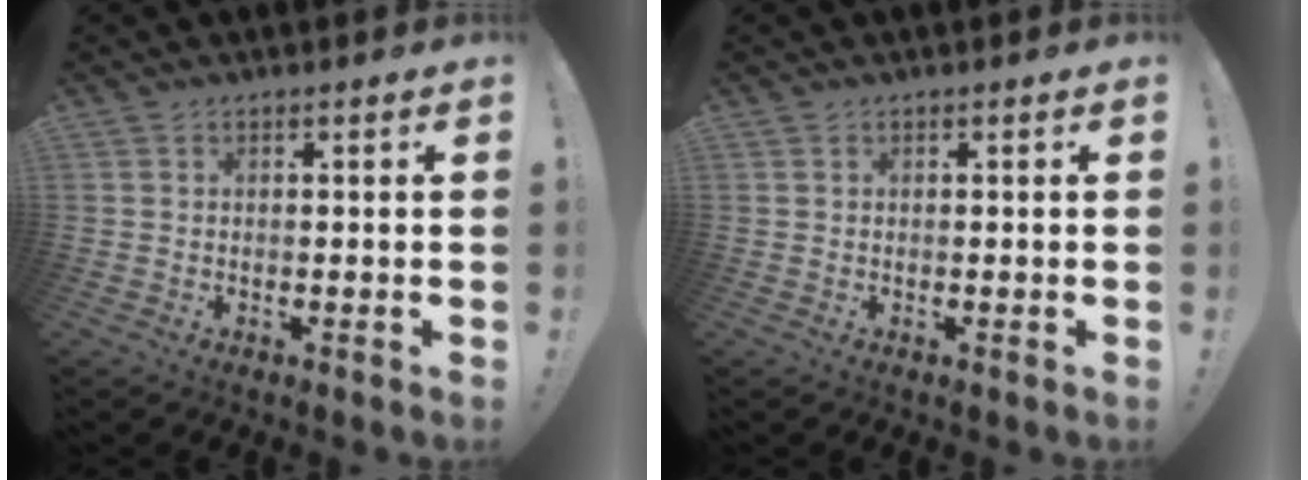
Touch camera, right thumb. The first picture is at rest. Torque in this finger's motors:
{"motor_torque": [-0.29, -0.14, -0.02, 0.07, 0.08]}